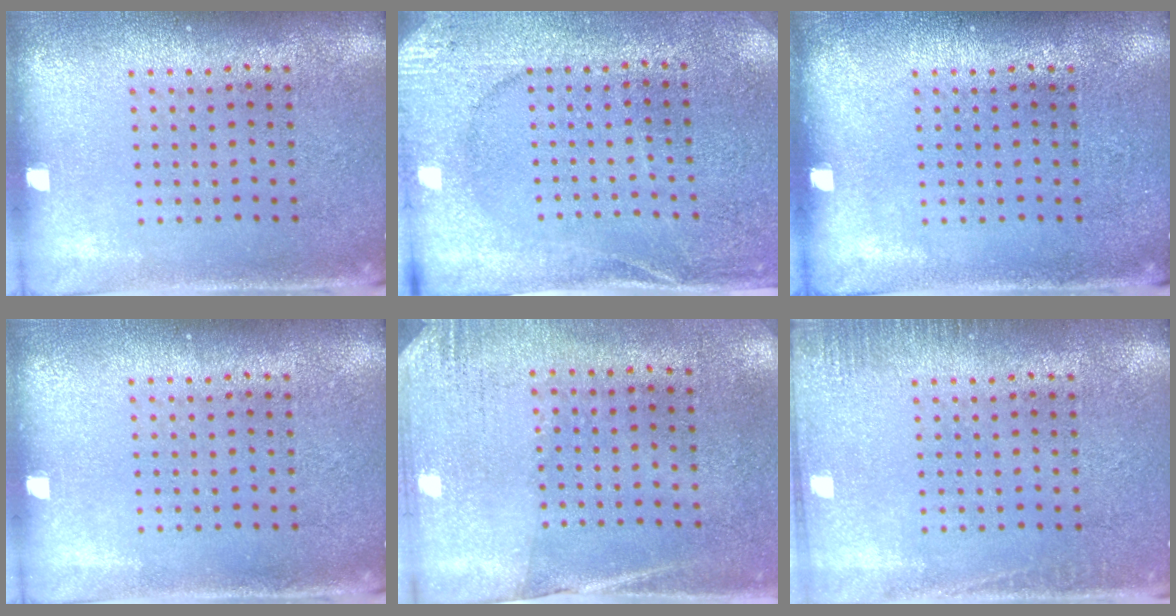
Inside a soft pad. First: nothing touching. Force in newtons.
{"total": 2.6, "press": 2.5, "slide": 0.5}
{"total": 0.0}
{"total": 0.0}
{"total": 2.6, "press": 2.3, "slide": 1.3}
{"total": 1.4, "press": 1.4, "slide": 0.4}